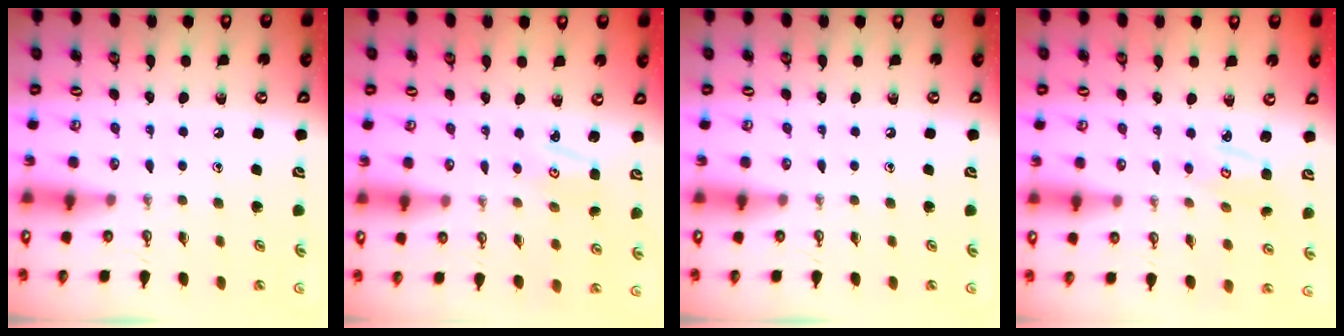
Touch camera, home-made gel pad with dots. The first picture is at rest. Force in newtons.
{"total": 2.5, "press": 2.5, "slide": 0.4}
{"total": 0.0}
{"total": 2.8, "press": 2.8, "slide": 0.2}